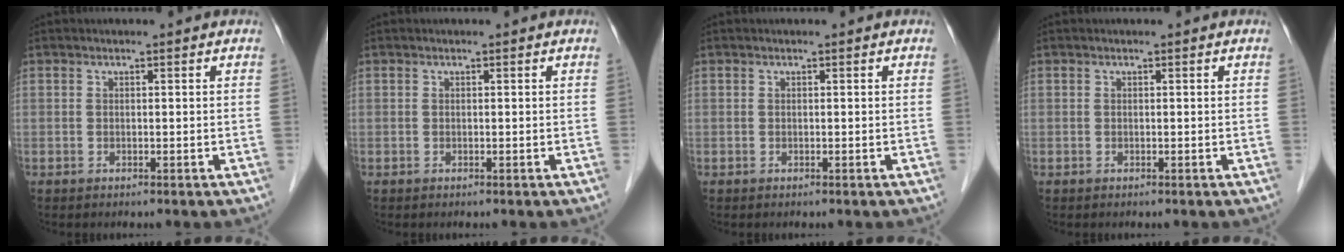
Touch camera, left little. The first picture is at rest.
{"total": 0.0}
{"total": 0.0}
{"total": 0.0}